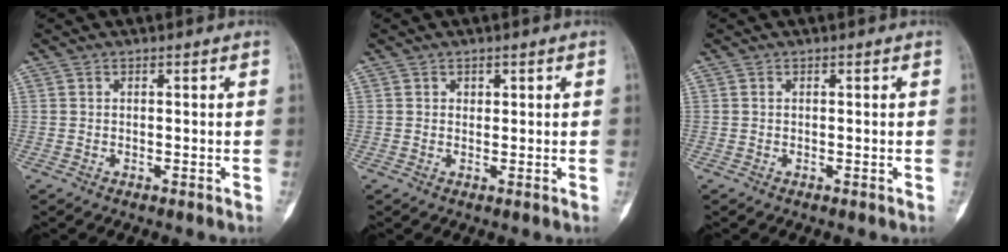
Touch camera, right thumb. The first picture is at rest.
{"total": 0.9, "force": [0.5, 0.7, 0.3], "torque": [0.007, -0.002, 0.006]}
{"total": 0.0}